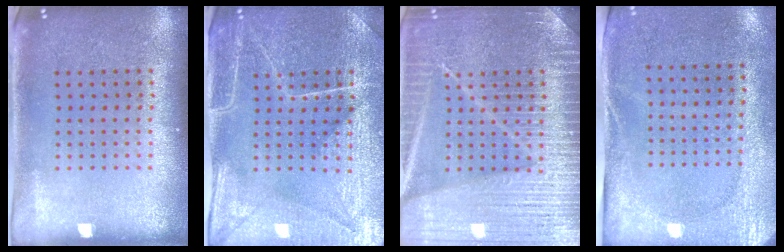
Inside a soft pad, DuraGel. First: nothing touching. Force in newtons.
{"total": 4.5, "press": 4.2, "slide": 1.6}
{"total": 6.7, "press": 6.6, "slide": 0.8}
{"total": 2.7, "press": 2.1, "slide": 1.6}